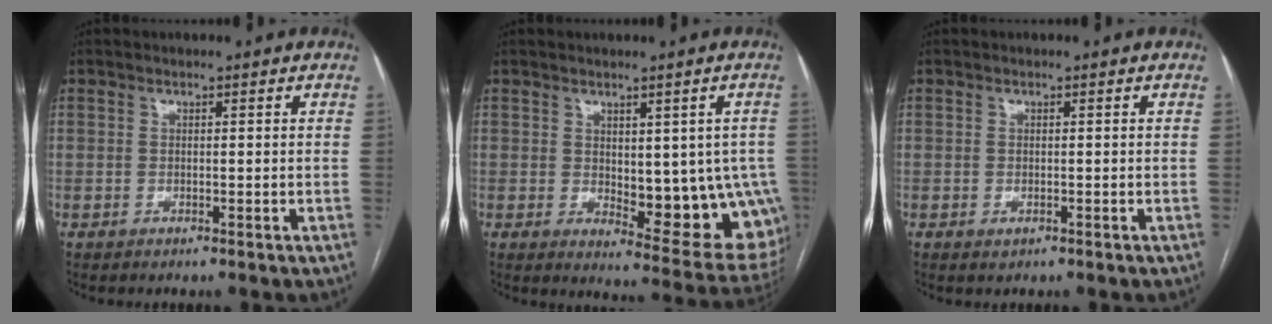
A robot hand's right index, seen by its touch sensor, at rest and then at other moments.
{"total": 14.0, "force": [-1.3, 5.5, 12.8], "torque": [-0.109, -0.002, 0.000]}
{"total": 0.8, "force": [-0.4, 0.4, 0.5], "torque": [-0.008, -0.001, -0.002]}